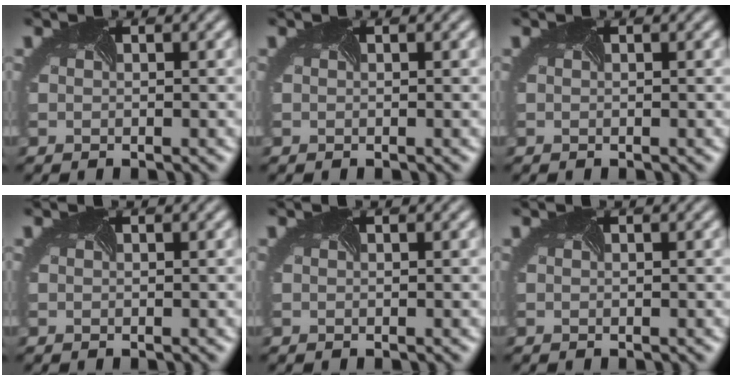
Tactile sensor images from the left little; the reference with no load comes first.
{"total": 0.0}
{"total": 0.0}
{"total": 0.0}
{"total": 0.0}
{"total": 0.0}